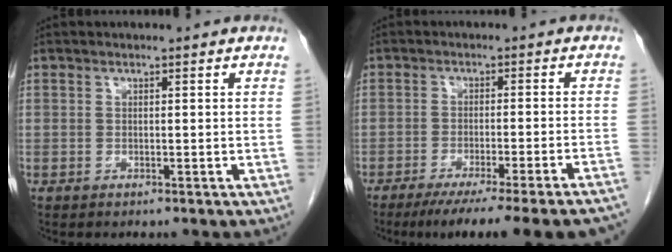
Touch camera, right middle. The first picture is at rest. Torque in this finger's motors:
{"motor_torque": [1.08, -1.06, 0.24, 0.07]}